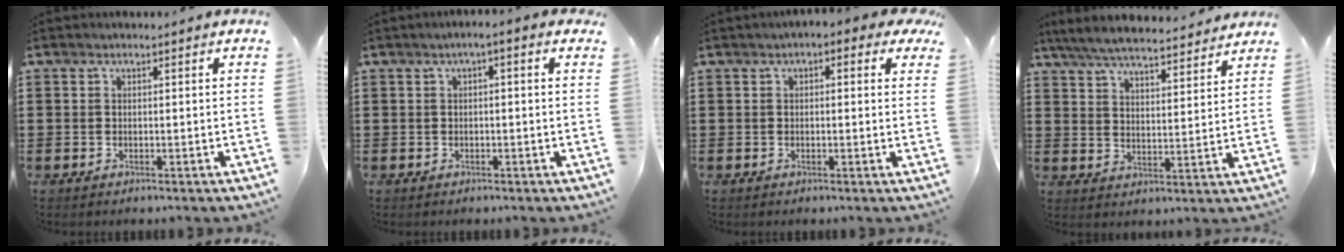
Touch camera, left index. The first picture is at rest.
{"total": 1.5, "force": [-0.4, 0.1, 1.4], "torque": [-0.023, -0.001, -0.010]}
{"total": 1.6, "force": [0.4, 0.8, 1.4], "torque": [-0.028, 0.006, 0.005]}
{"total": 6.4, "force": [6.1, 0.4, 2.1], "torque": [-0.065, -0.030, 0.106]}